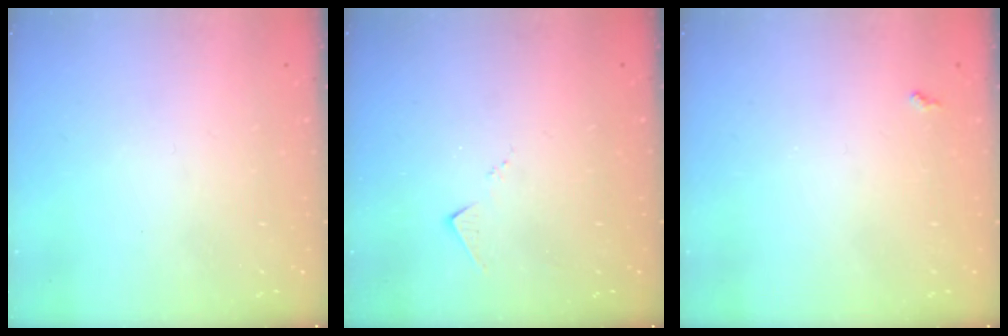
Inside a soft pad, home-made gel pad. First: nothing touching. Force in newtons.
{"total": 7.1, "press": 7.1, "slide": 0.3}
{"total": 3.8, "press": 3.7, "slide": 0.5}